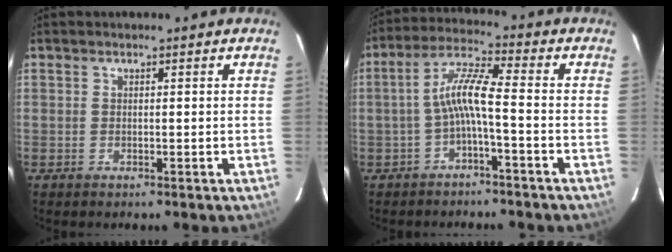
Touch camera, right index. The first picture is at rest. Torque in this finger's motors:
{"motor_torque": [0.82, -0.34, 0.51, 0.15]}